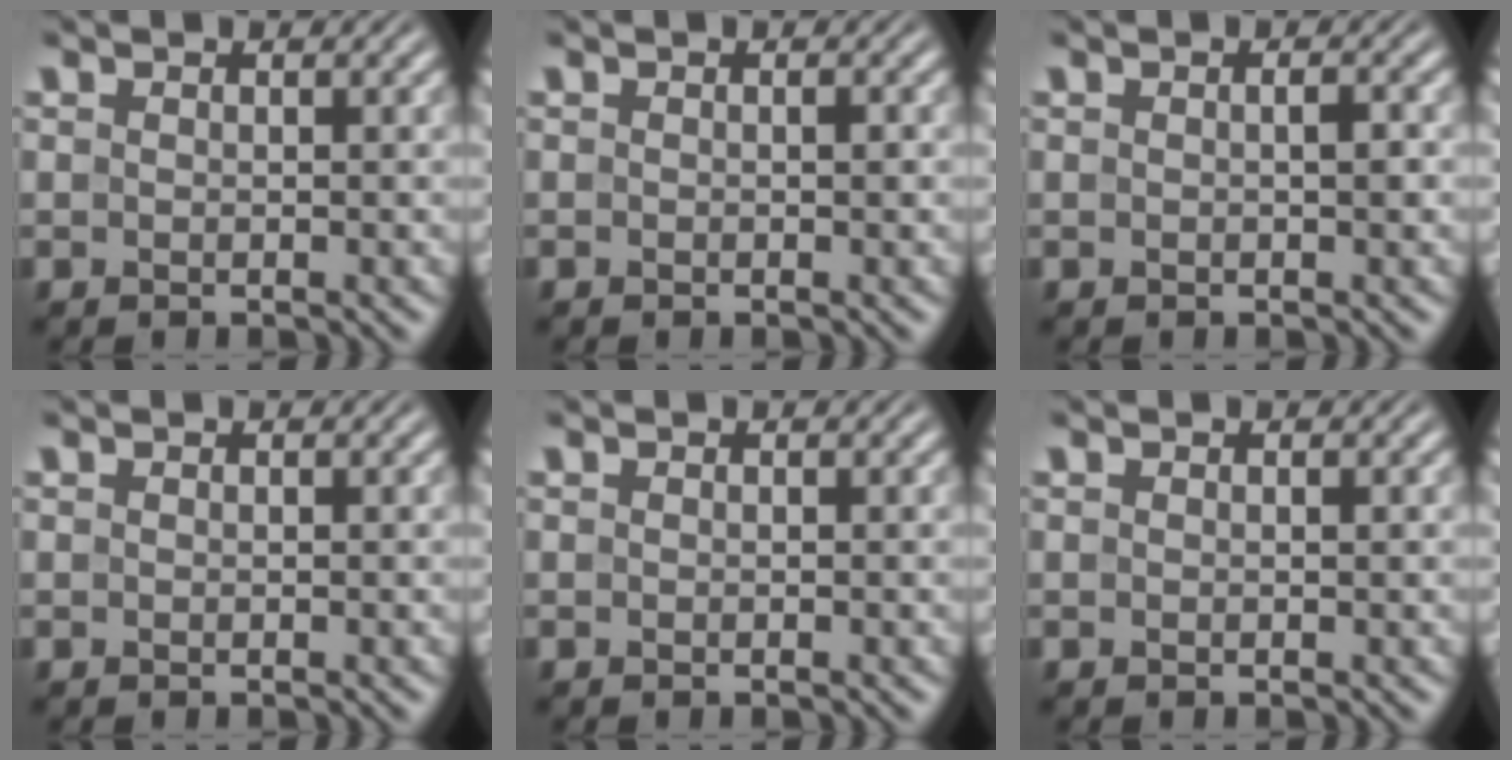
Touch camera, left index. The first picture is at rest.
{"total": 0.5, "force": [0.0, 0.3, 0.4], "torque": [-0.007, 0.000, 0.000]}
{"total": 1.1, "force": [0.0, 0.4, 1.1], "torque": [-0.020, 0.003, 0.003]}
{"total": 0.0}
{"total": 0.0}
{"total": 0.0}